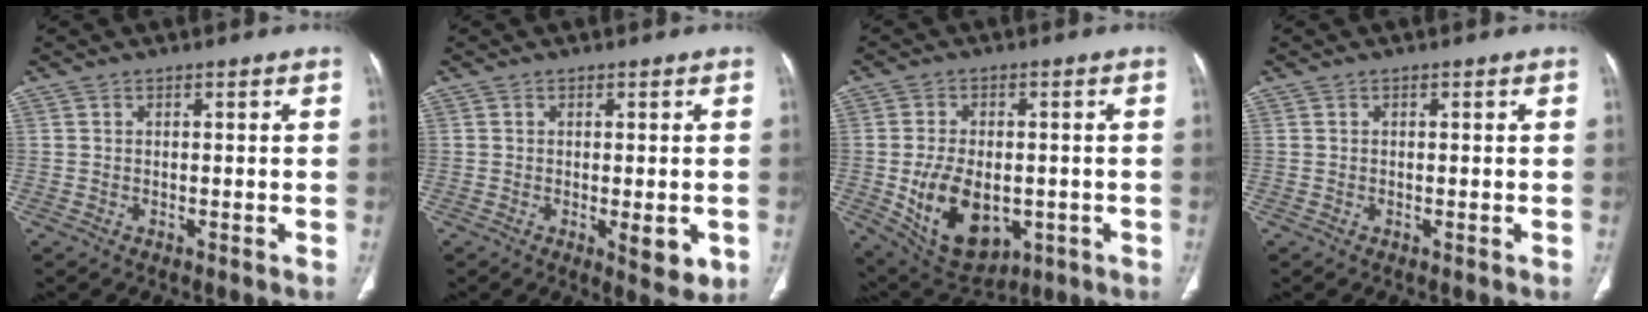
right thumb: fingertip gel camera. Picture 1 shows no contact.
{"total": 5.2, "force": [-1.2, 1.9, 4.7], "torque": [-0.056, -0.012, -0.010]}
{"total": 12.7, "force": [-2.7, 8.1, 9.3], "torque": [-0.134, -0.001, -0.019]}
{"total": 0.0}